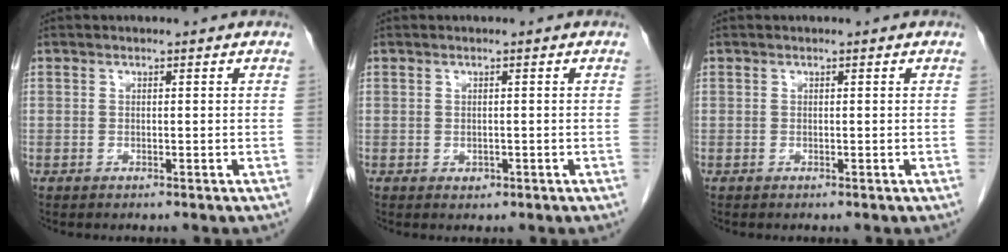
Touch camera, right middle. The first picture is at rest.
{"total": 0.8, "force": [-0.3, 0.6, 0.4], "torque": [-0.009, -0.001, 0.000]}
{"total": 0.0}